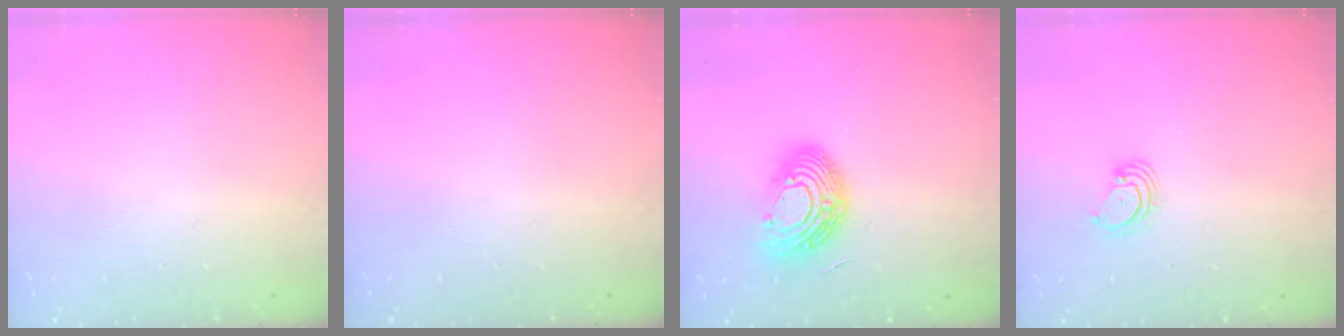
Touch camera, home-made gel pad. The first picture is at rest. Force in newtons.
{"total": 0.0}
{"total": 14.2, "press": 14.2, "slide": 1.1}
{"total": 3.1, "press": 3.1, "slide": 0.3}